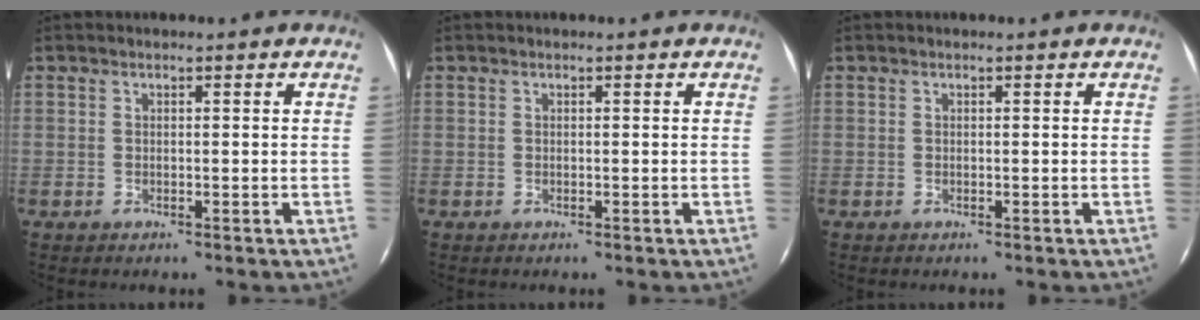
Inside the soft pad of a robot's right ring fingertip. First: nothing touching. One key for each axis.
{"total": 0.0}
{"total": 0.0}